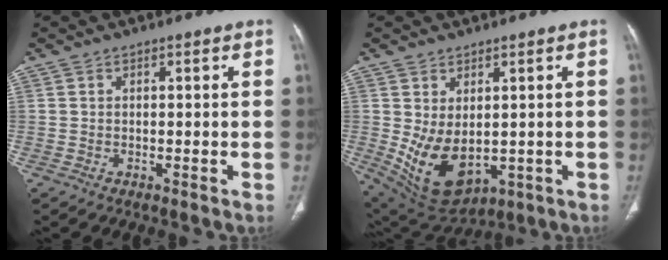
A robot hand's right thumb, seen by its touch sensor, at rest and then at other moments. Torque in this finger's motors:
{"motor_torque": [-0.58, 0.91, 1.22, 0.24, 0.43]}